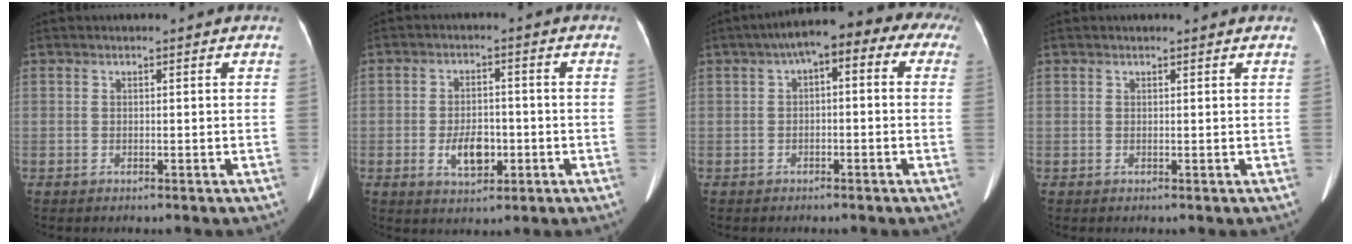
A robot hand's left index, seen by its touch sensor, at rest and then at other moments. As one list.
[{"total": 5.7, "force": [-1.7, 3.2, 4.4], "torque": [-0.084, 0.001, -0.021]}, {"total": 9.9, "force": [3.4, 4.8, 8.0], "torque": [-0.093, 0.055, 0.031]}, {"total": 0.6, "force": [0.6, 0.0, 0.1], "torque": [-0.009, -0.002, 0.007]}]